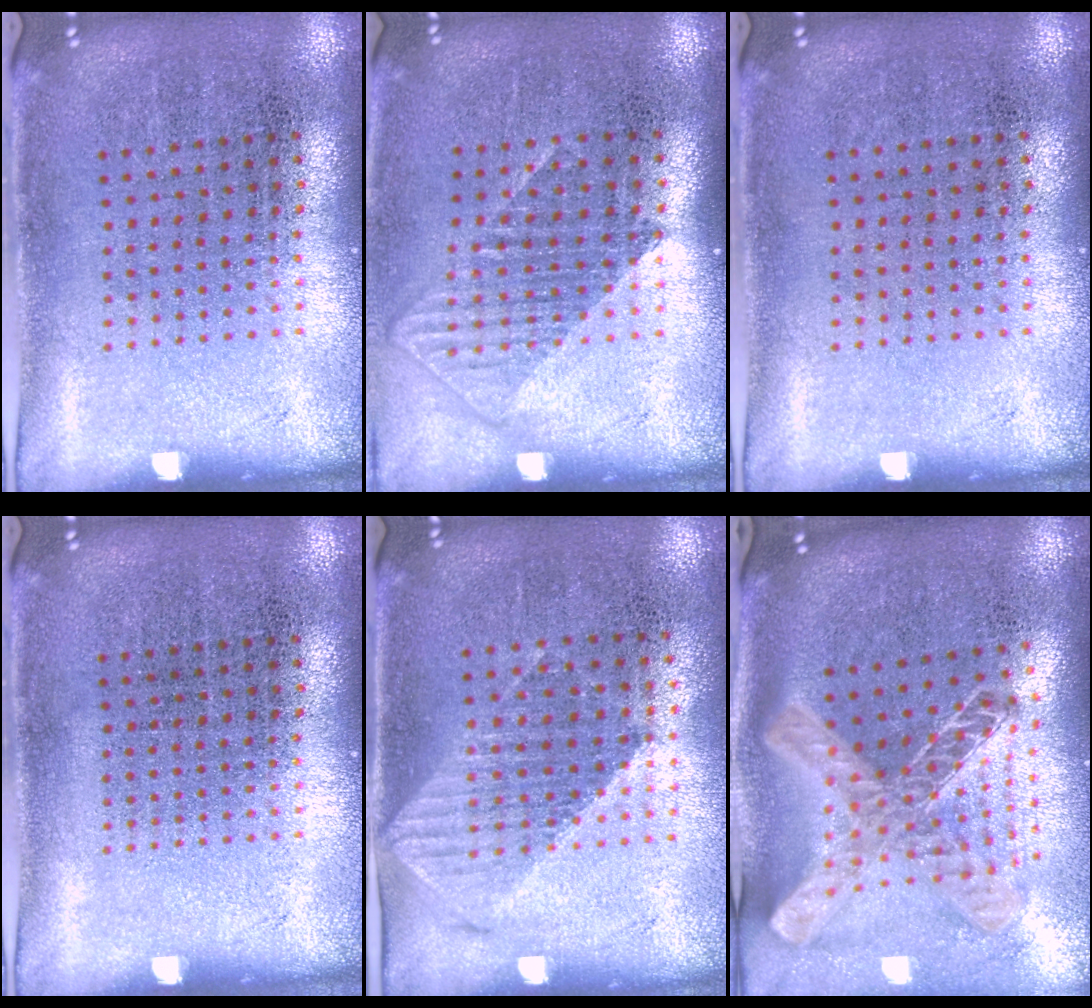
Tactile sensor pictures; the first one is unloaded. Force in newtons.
{"total": 1.2, "press": 1.0, "slide": 0.7}
{"total": 0.0}
{"total": 0.0}
{"total": 1.1, "press": 1.0, "slide": 0.4}
{"total": 1.9, "press": 1.6, "slide": 1.1}